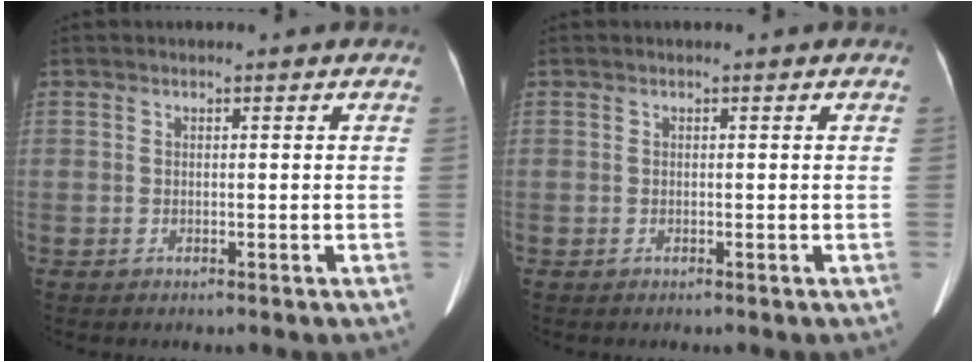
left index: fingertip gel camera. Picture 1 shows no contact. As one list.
[{"total": 0.0}]